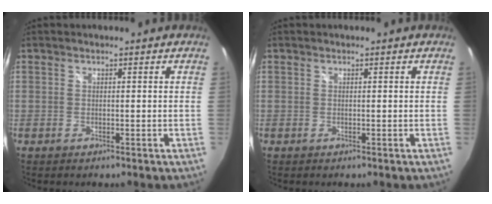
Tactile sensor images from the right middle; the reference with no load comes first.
{"total": 0.0}